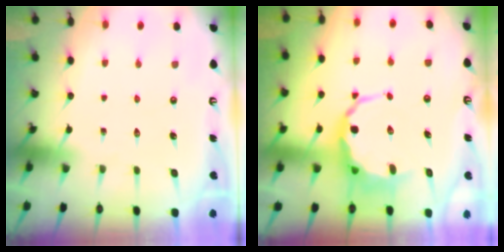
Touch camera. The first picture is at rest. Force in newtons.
{"total": 6.7, "press": 6.4, "slide": 1.9}